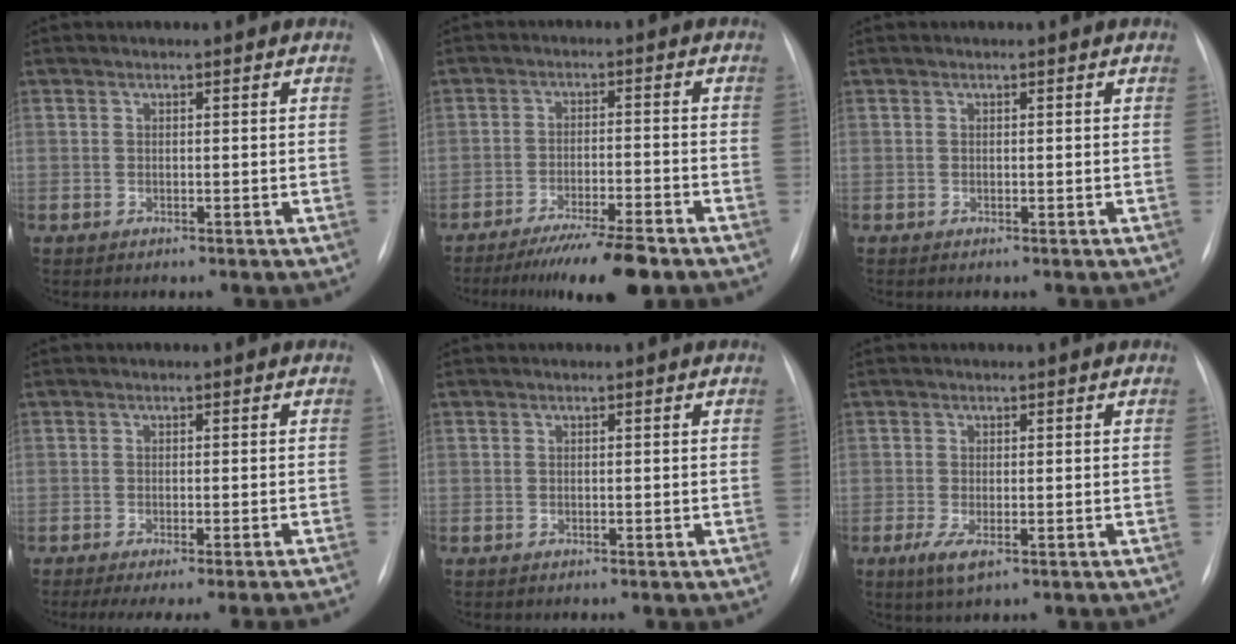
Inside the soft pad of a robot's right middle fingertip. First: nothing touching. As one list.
[{"total": 9.5, "force": [-7.5, 0.3, 5.9], "torque": [-0.089, -0.025, -0.121]}, {"total": 0.0}, {"total": 10.5, "force": [-9.5, -1.4, 4.4], "torque": [-0.034, -0.025, -0.120]}, {"total": 0.0}, {"total": 3.1, "force": [-1.4, 1.0, 2.7], "torque": [-0.056, -0.008, -0.019]}]